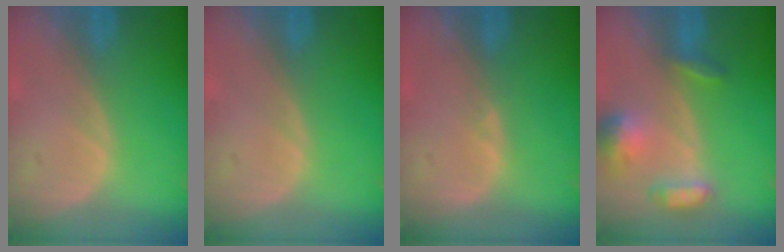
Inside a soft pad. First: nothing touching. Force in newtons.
{"total": 0.0}
{"total": 0.6, "press": 0.5, "slide": 0.3}
{"total": 6.6, "press": 6.3, "slide": 2.2}